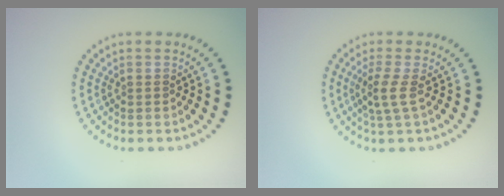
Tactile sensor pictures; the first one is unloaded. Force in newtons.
{"total": 2.0, "press": 1.5, "slide": 1.4}